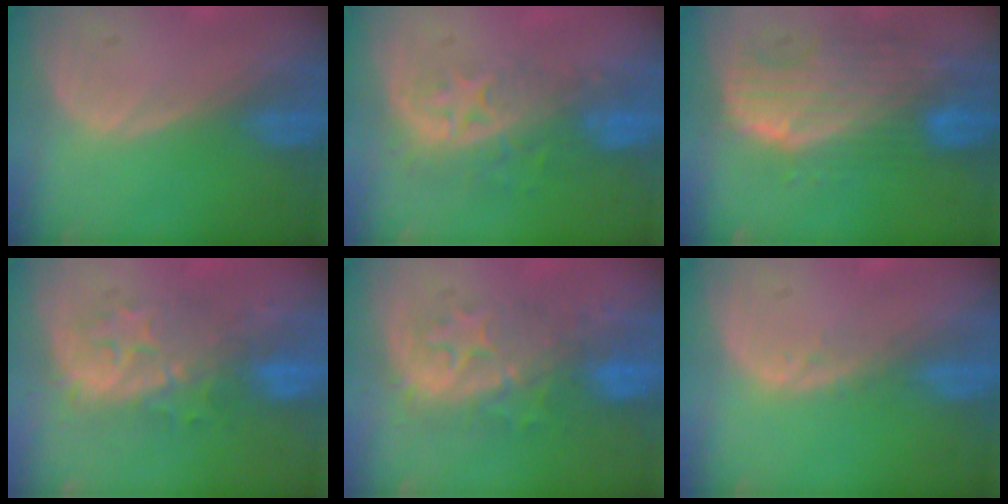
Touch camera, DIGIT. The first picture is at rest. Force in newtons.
{"total": 8.5, "press": 7.0, "slide": 4.8}
{"total": 10.3, "press": 8.9, "slide": 5.1}
{"total": 8.0, "press": 8.0, "slide": 0.9}
{"total": 8.2, "press": 8.1, "slide": 1.0}
{"total": 1.3, "press": 1.3, "slide": 0.2}